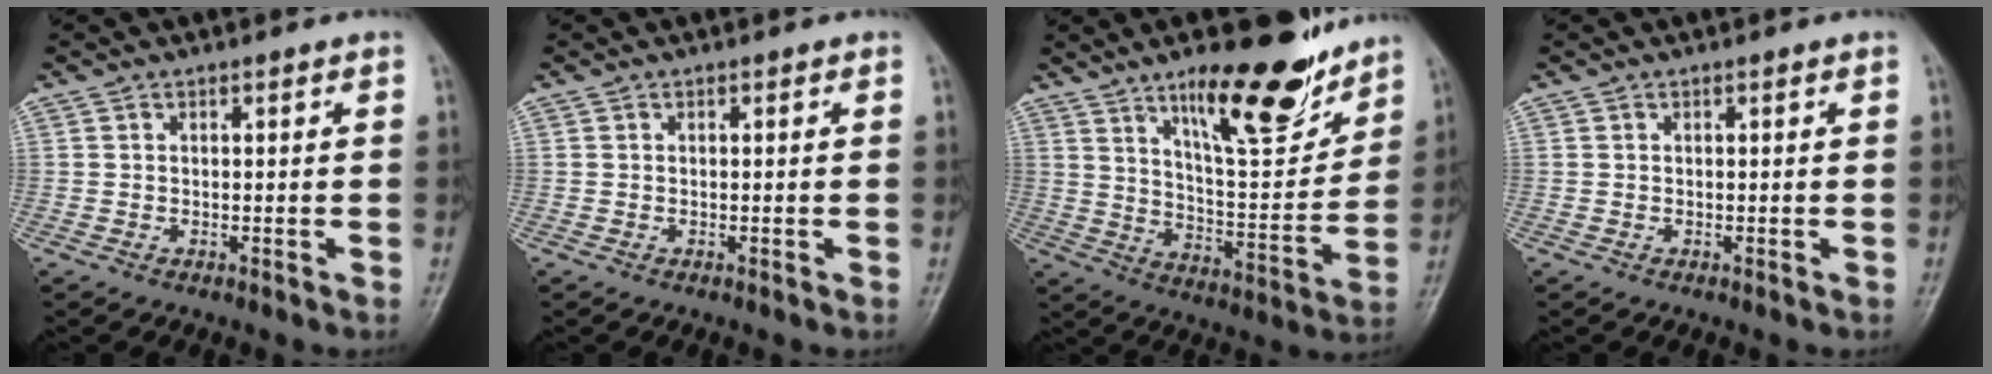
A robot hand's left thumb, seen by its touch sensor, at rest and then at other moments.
{"total": 0.0}
{"total": 18.3, "force": [12.5, 5.3, 12.3], "torque": [-0.148, -0.083, 0.205]}
{"total": 0.0}